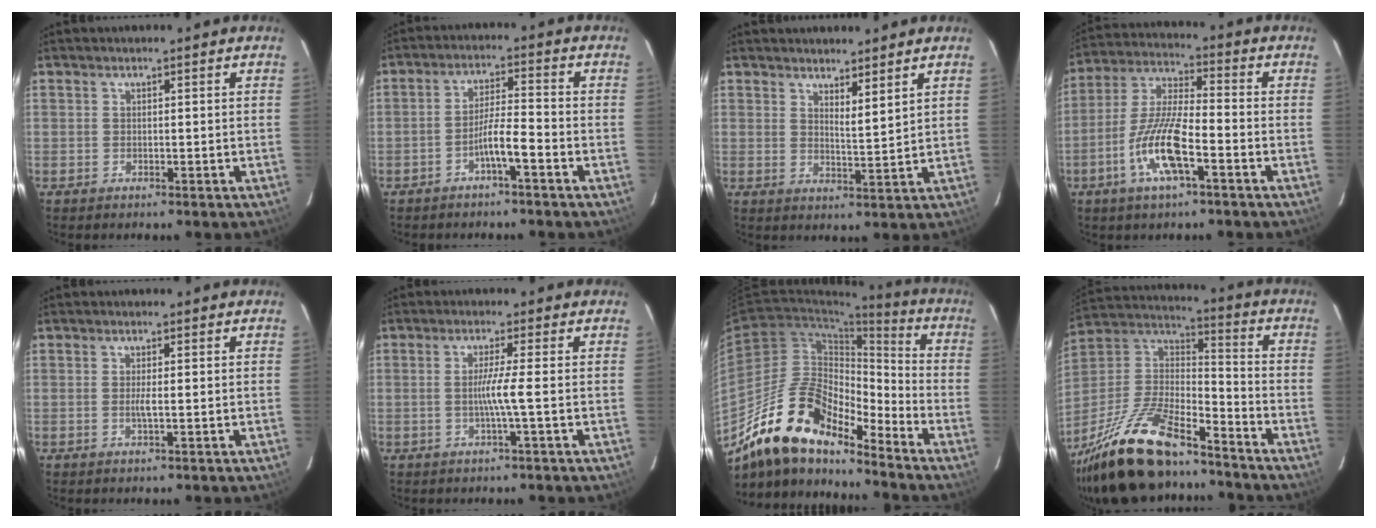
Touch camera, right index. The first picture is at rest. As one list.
[{"total": 5.3, "force": [-2.7, 0.2, 4.5], "torque": [-0.082, 0.012, -0.050]}, {"total": 3.2, "force": [2.5, 0.2, 2.0], "torque": [-0.041, -0.019, 0.048]}, {"total": 11.8, "force": [-4.8, 2.3, 10.5], "torque": [-0.219, -0.001, -0.092]}, {"total": 1.6, "force": [-0.2, 0.0, 1.6], "torque": [-0.035, -0.002, -0.005]}, {"total": 3.1, "force": [-0.6, -0.8, 3.0], "torque": [-0.055, -0.002, -0.012]}, {"total": 17.4, "force": [-13.8, 5.7, 9.0], "torque": [-0.156, 0.025, -0.250]}, {"total": 22.2, "force": [-17.3, 6.3, 12.5], "torque": [-0.277, -0.010, -0.320]}]